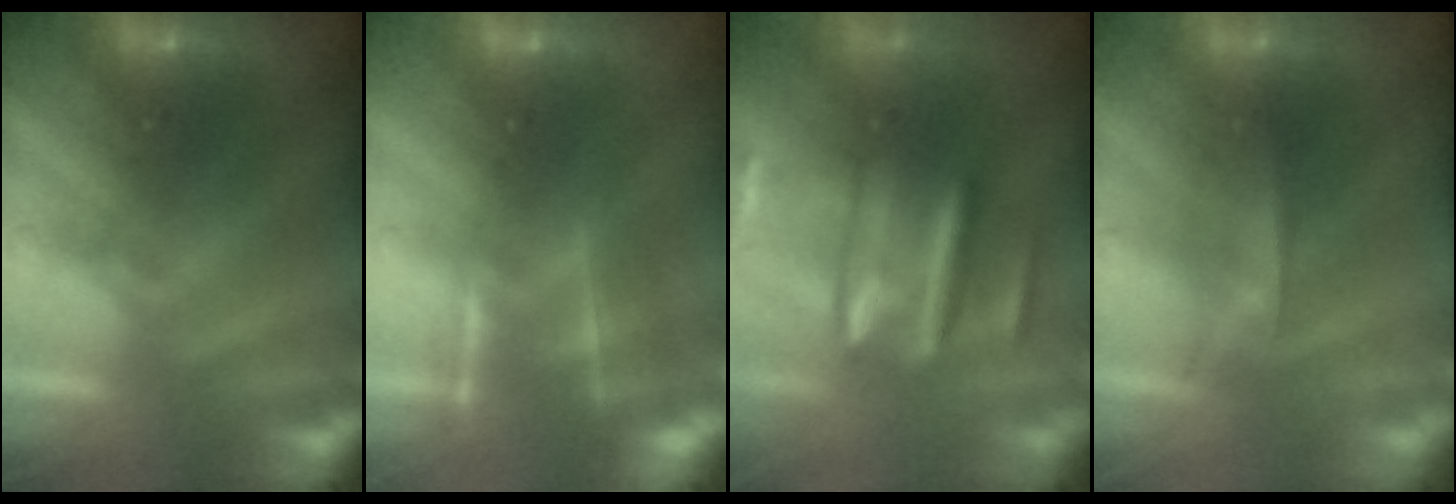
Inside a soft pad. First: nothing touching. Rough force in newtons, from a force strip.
{"total": 4.6}
{"total": 9.4}
{"total": 2.0}